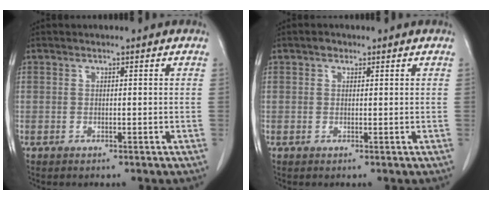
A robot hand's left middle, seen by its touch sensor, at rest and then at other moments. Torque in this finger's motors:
{"motor_torque": [0.12, -0.10, -0.02, 0.00]}